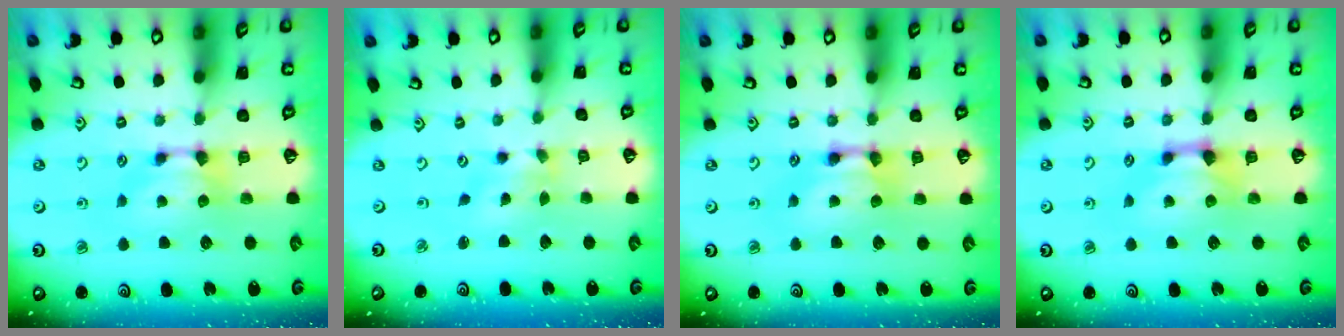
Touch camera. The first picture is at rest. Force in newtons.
{"total": 1.5, "press": 1.0, "slide": 1.1}
{"total": 2.5, "press": 2.5, "slide": 0.1}
{"total": 1.5, "press": 1.2, "slide": 0.9}